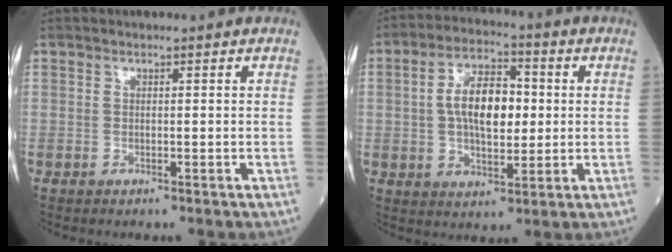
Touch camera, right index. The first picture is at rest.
{"total": 10.1, "force": [0.9, 4.8, 8.9], "torque": [-0.165, 0.017, 0.015]}